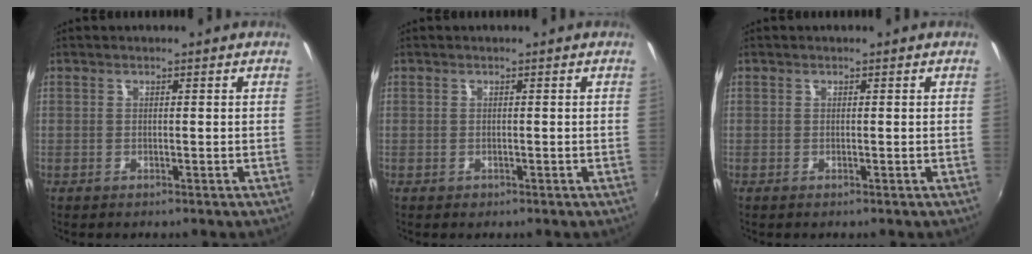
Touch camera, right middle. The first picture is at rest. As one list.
[{"total": 0.7, "force": [-0.4, 0.5, 0.1], "torque": [-0.002, -0.002, -0.005]}, {"total": 0.0}]